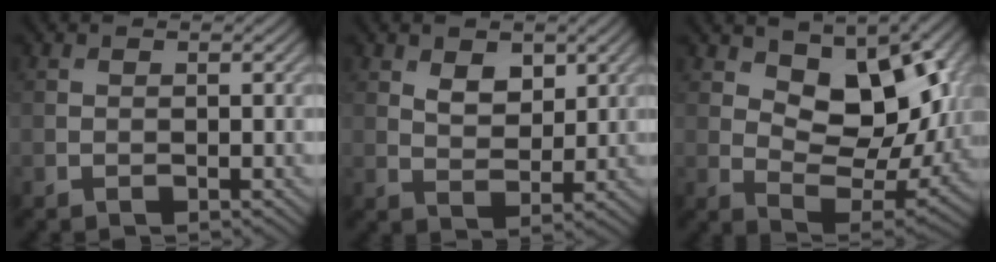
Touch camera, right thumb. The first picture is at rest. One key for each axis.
{"total": 3.7, "fx": 2.0, "fy": 2.2, "fz": 2.2, "tx": -0.046, "ty": -0.007, "tz": 0.037}
{"total": 11.5, "fx": 4.6, "fy": 6.4, "fz": 8.3, "tx": -0.146, "ty": -0.013, "tz": 0.079}